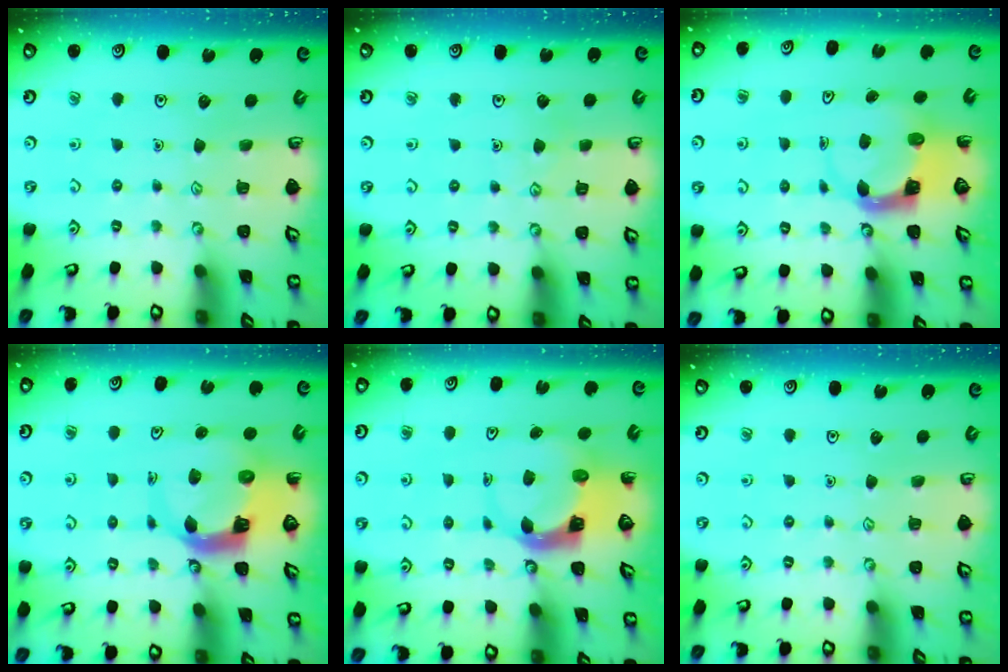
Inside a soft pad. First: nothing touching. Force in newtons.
{"total": 4.5, "press": 4.4, "slide": 0.4}
{"total": 3.7, "press": 3.6, "slide": 0.6}
{"total": 7.1, "press": 7.1, "slide": 1.0}
{"total": 6.2, "press": 6.1, "slide": 1.1}
{"total": 0.0}